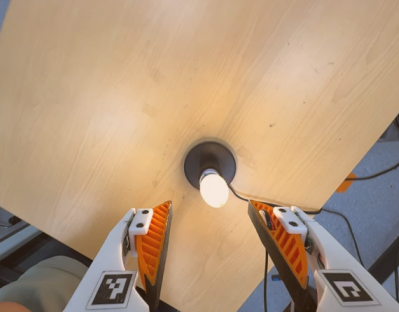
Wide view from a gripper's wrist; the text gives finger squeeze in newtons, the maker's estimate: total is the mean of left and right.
{"total": 0.0}